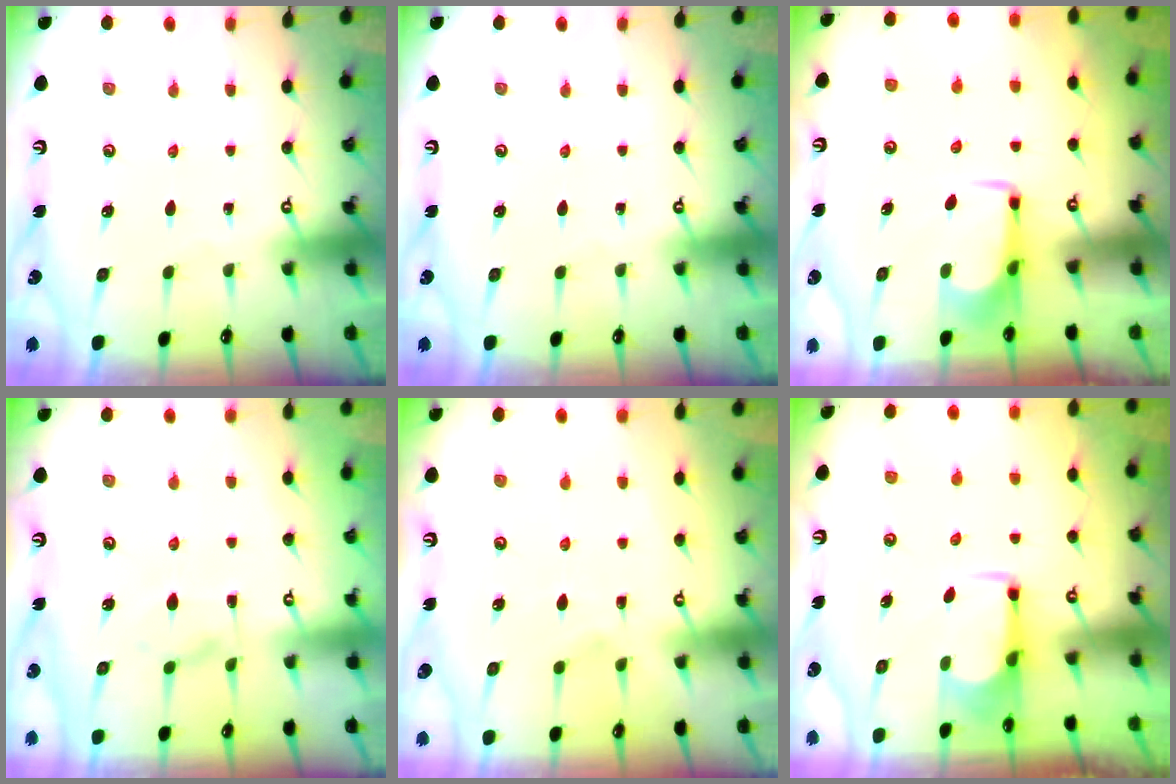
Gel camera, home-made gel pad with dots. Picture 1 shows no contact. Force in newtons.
{"total": 0.0}
{"total": 1.6, "press": 1.5, "slide": 0.4}
{"total": 3.2, "press": 2.9, "slide": 1.2}
{"total": 2.9, "press": 2.7, "slide": 1.1}
{"total": 2.5, "press": 2.4, "slide": 0.9}